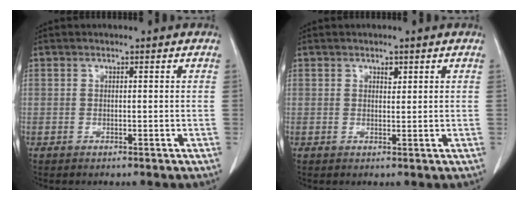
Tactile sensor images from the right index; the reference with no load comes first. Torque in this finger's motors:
{"motor_torque": [0.01, 0.01, 0.00, 0.02]}